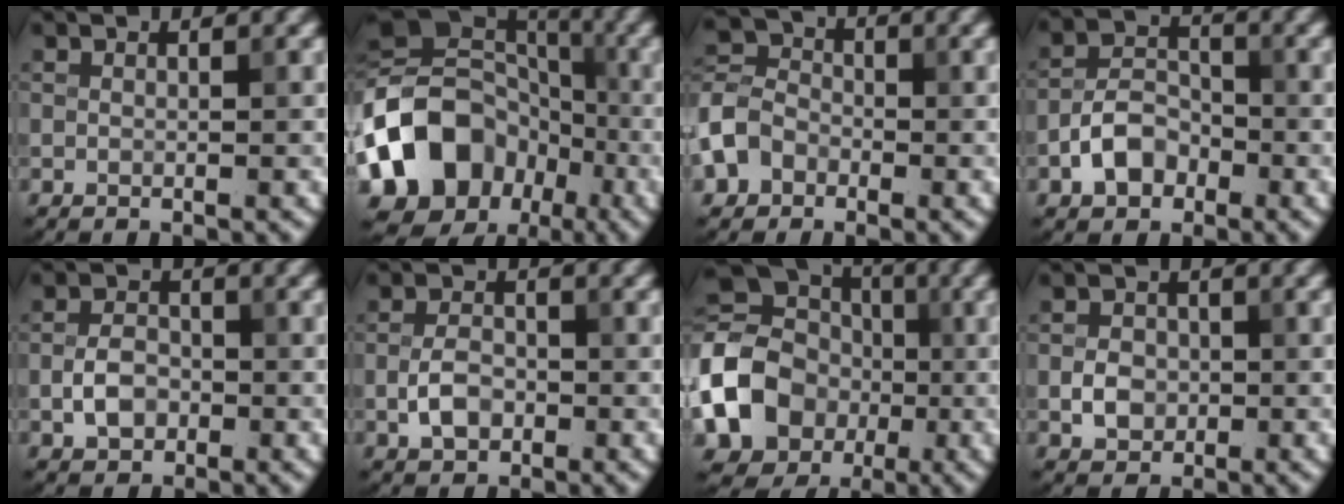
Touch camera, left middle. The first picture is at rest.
{"total": 12.8, "force": [-4.6, 10.1, 6.3], "torque": [-0.128, 0.002, -0.090]}
{"total": 5.0, "force": [-2.3, 3.9, 2.2], "torque": [-0.047, -0.003, -0.056]}
{"total": 3.9, "force": [-1.8, 2.6, 2.2], "torque": [-0.035, 0.008, -0.038]}
{"total": 2.9, "force": [-0.8, 2.1, 1.8], "torque": [-0.033, 0.003, -0.021]}
{"total": 2.9, "force": [-0.8, 1.9, 2.0], "torque": [-0.040, 0.002, -0.019]}
{"total": 12.6, "force": [-2.8, 10.5, 6.4], "torque": [-0.143, -0.015, -0.063]}
{"total": 2.5, "force": [-0.5, 2.0, 1.3], "torque": [-0.020, 0.000, -0.014]}